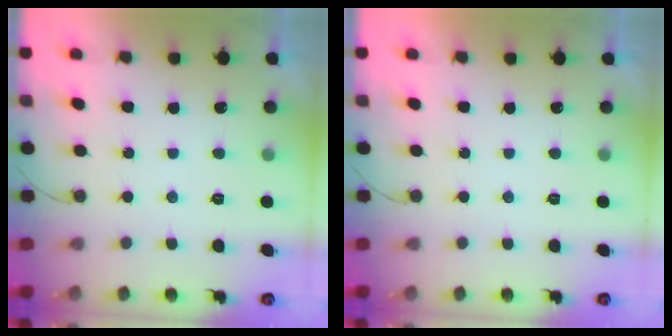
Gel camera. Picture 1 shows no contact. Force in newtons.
{"total": 1.9, "press": 1.9, "slide": 0.1}